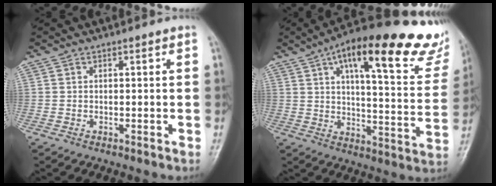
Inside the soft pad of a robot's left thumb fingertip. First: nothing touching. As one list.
[{"total": 28.5, "force": [17.1, 8.5, 21.1], "torque": [-0.267, -0.036, 0.228]}]